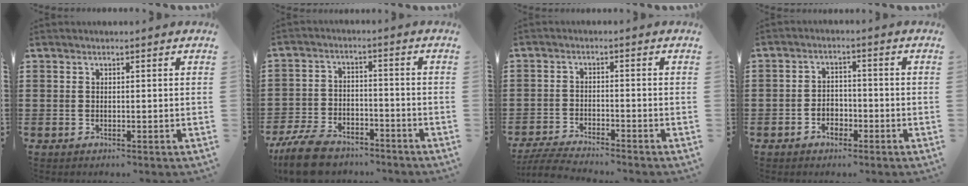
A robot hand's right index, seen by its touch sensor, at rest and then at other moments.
{"total": 8.2, "force": [-7.2, 2.5, 3.2], "torque": [-0.074, 0.017, -0.139]}
{"total": 4.2, "force": [-4.2, 0.1, 0.7], "torque": [-0.026, -0.007, -0.087]}
{"total": 2.8, "force": [-1.7, 1.8, 1.3], "torque": [-0.029, 0.001, -0.035]}